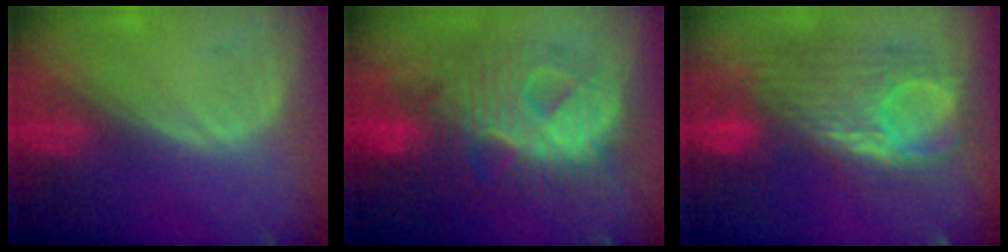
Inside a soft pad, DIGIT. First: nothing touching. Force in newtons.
{"total": 12.1, "press": 12.0, "slide": 1.3}
{"total": 10.6, "press": 10.1, "slide": 3.2}